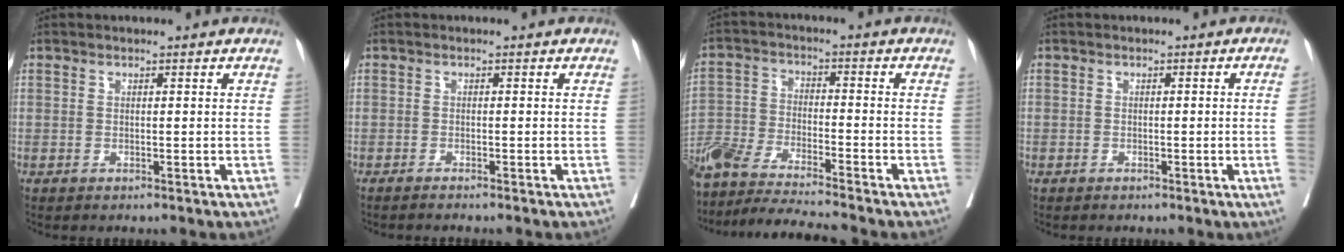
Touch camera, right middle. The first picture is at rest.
{"total": 1.8, "force": [-1.6, -0.3, 0.8], "torque": [-0.012, 0.001, -0.021]}
{"total": 13.6, "force": [-12.5, -0.7, 5.4], "torque": [-0.101, -0.012, -0.224]}
{"total": 1.7, "force": [-0.4, -0.2, 1.6], "torque": [-0.018, 0.002, -0.007]}